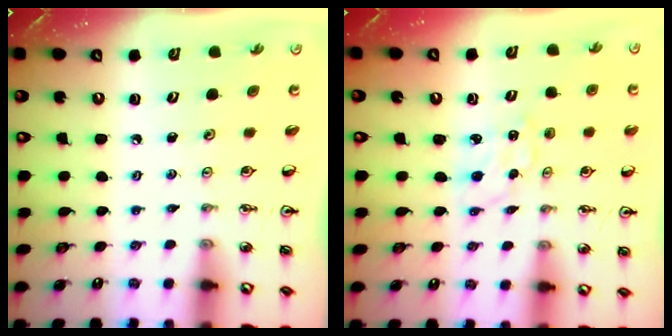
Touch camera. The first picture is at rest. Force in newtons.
{"total": 1.7, "press": 1.7, "slide": 0.3}